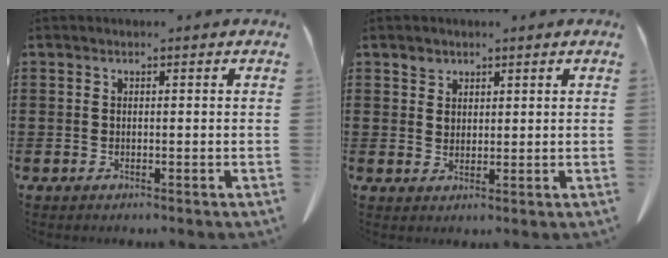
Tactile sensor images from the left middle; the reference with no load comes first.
{"total": 2.1, "force": [1.5, 1.4, 0.2], "torque": [-0.011, 0.002, 0.030]}